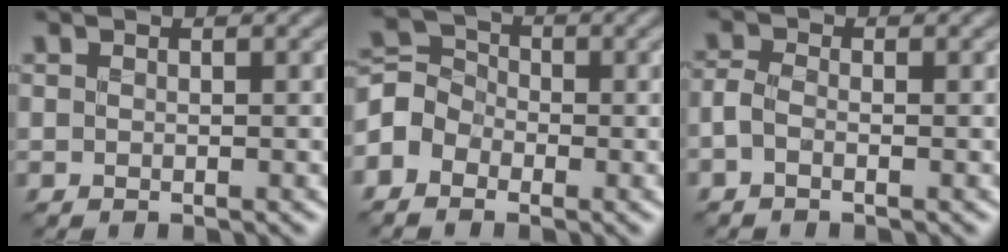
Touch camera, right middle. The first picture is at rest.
{"total": 3.0, "force": [-1.8, 2.3, 0.3], "torque": [0.012, 0.009, -0.053]}
{"total": 1.2, "force": [-1.0, 0.3, 0.4], "torque": [-0.004, 0.000, -0.032]}